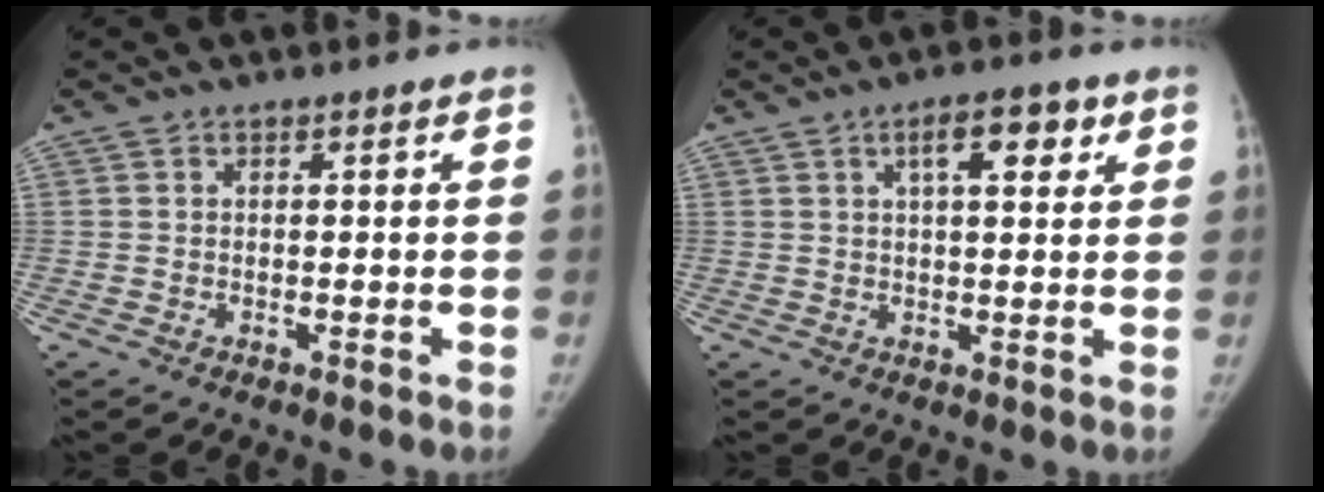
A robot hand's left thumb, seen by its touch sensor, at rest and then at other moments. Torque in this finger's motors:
{"motor_torque": [0.36, 0.36, 0.41, -0.39, 0.01]}